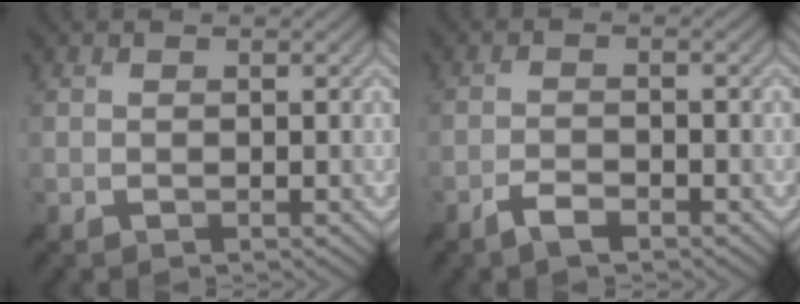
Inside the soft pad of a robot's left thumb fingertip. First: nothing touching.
{"total": 2.4, "force": [-1.8, 0.5, 1.6], "torque": [-0.035, 0.002, -0.042]}